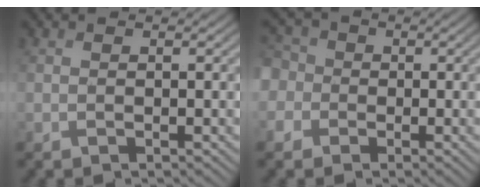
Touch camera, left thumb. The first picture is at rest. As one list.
[{"total": 6.4, "force": [-0.7, 5.9, 2.4], "torque": [-0.094, 0.010, -0.046]}]